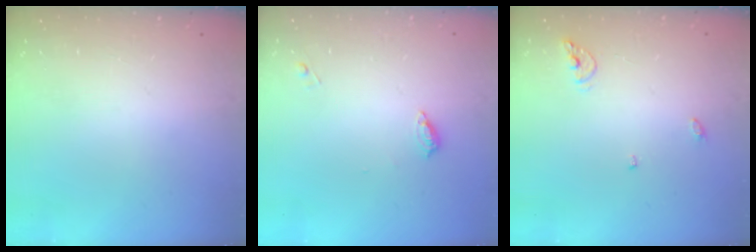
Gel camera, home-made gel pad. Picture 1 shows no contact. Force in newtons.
{"total": 5.6, "press": 5.6, "slide": 0.6}
{"total": 5.8, "press": 5.8, "slide": 0.2}